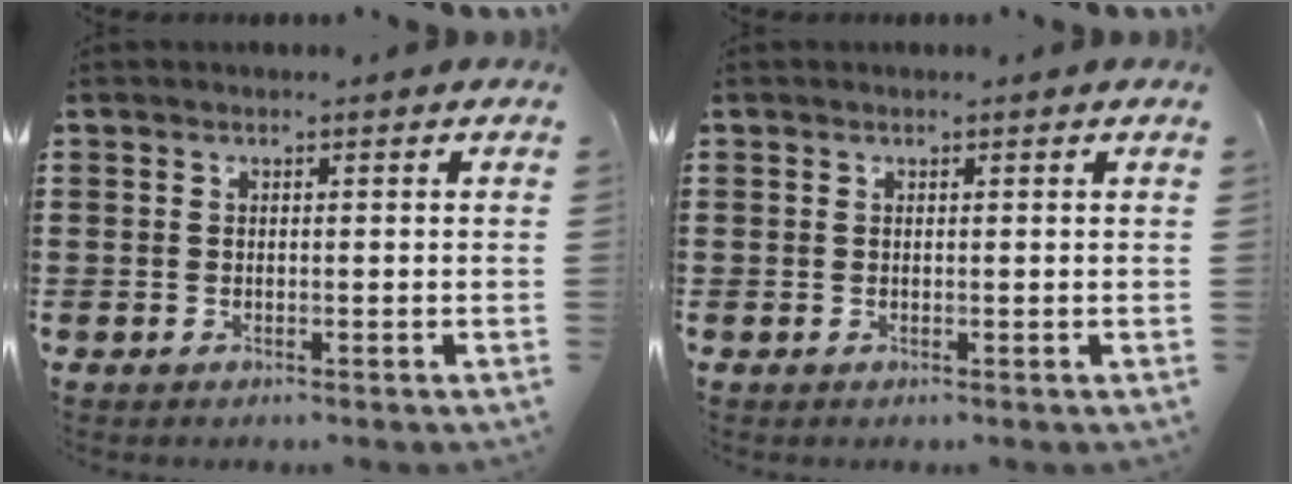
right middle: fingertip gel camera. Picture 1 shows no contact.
{"total": 0.0}